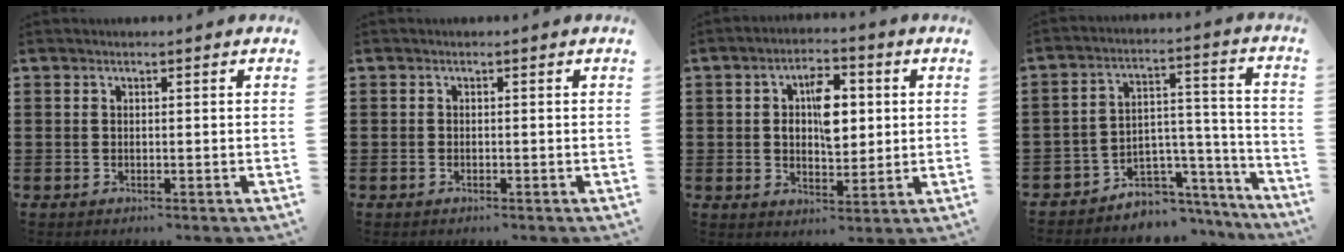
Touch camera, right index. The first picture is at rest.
{"total": 0.0}
{"total": 7.6, "force": [1.6, 3.6, 6.4], "torque": [-0.108, 0.003, 0.022]}
{"total": 4.4, "force": [-3.1, 3.1, 0.3], "torque": [-0.019, 0.001, -0.060]}